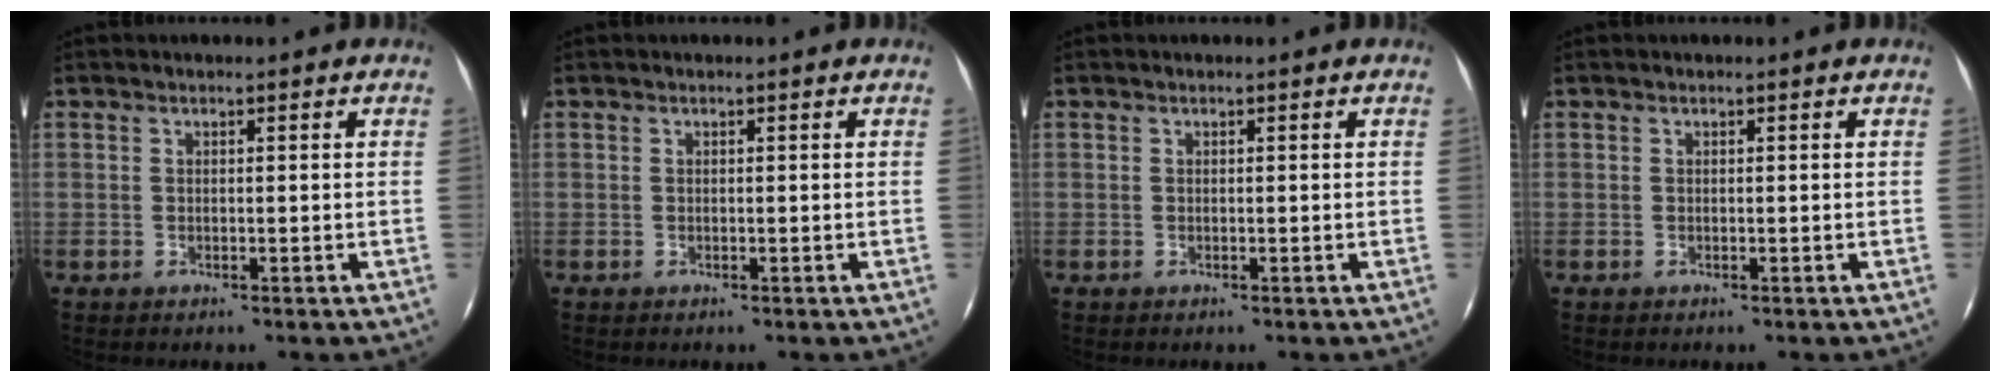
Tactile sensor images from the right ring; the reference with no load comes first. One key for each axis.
{"total": 0.0}
{"total": 0.0}
{"total": 0.0}